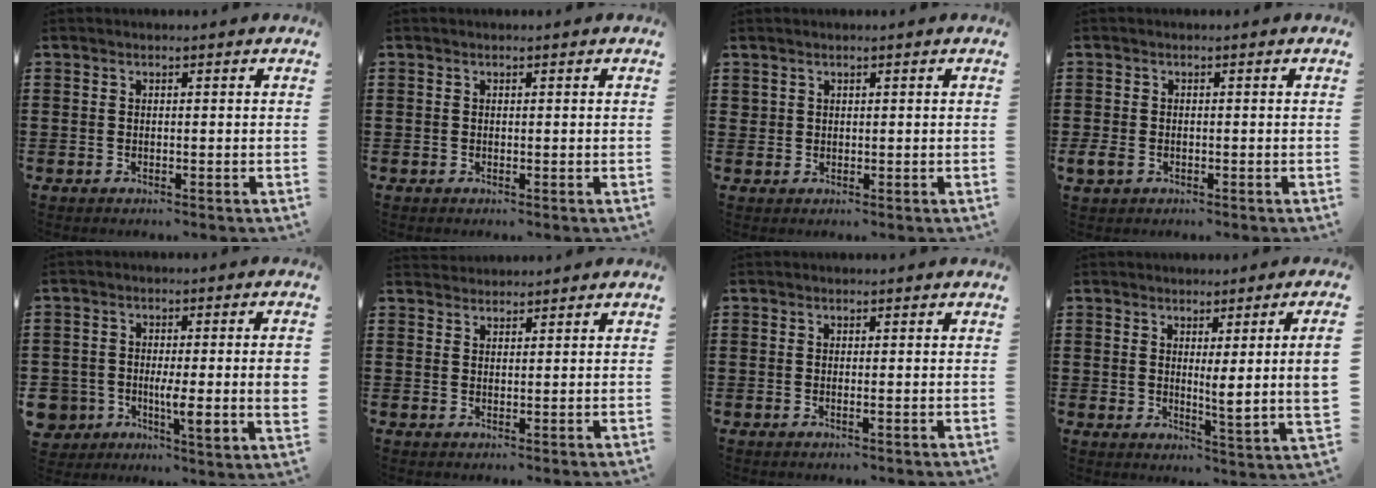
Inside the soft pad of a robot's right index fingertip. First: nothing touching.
{"total": 0.0}
{"total": 0.9, "force": [0.6, 0.7, 0.2], "torque": [-0.005, 0.002, 0.012]}
{"total": 1.6, "force": [-0.7, 1.2, 0.8], "torque": [-0.032, -0.005, -0.020]}
{"total": 6.8, "force": [-1.5, 3.3, 5.8], "torque": [-0.129, 0.001, -0.030]}
{"total": 1.4, "force": [1.3, 0.1, -0.4], "torque": [0.005, 0.003, 0.027]}
{"total": 0.6, "force": [-0.2, -0.1, 0.6], "torque": [-0.011, -0.004, -0.003]}
{"total": 5.1, "force": [1.5, -0.6, 4.8], "torque": [-0.068, -0.018, 0.019]}